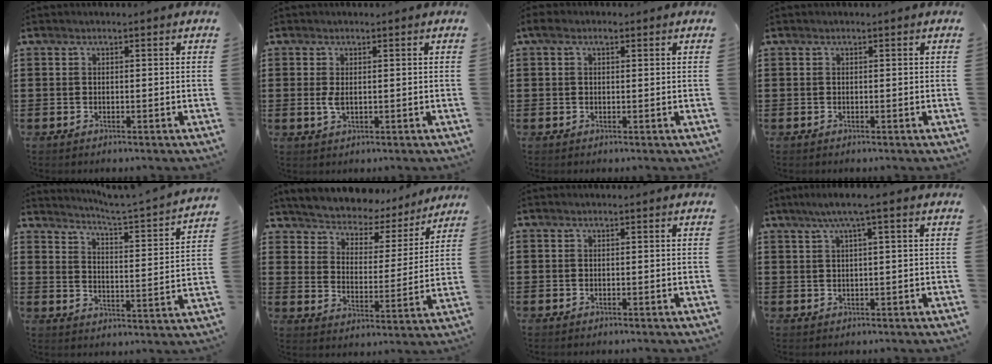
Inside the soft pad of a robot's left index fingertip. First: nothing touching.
{"total": 2.0, "force": [0.2, 0.8, 1.9], "torque": [-0.052, -0.005, -0.001]}
{"total": 1.9, "force": [0.6, 1.1, 1.4], "torque": [-0.023, 0.005, 0.006]}
{"total": 0.0}
{"total": 3.3, "force": [3.0, -0.9, 1.0], "torque": [-0.040, -0.035, 0.038]}
{"total": 4.4, "force": [4.3, 1.0, 0.0], "torque": [-0.031, -0.042, 0.067]}
{"total": 0.0}
{"total": 3.6, "force": [1.6, -0.3, 3.2], "torque": [-0.063, -0.001, 0.025]}